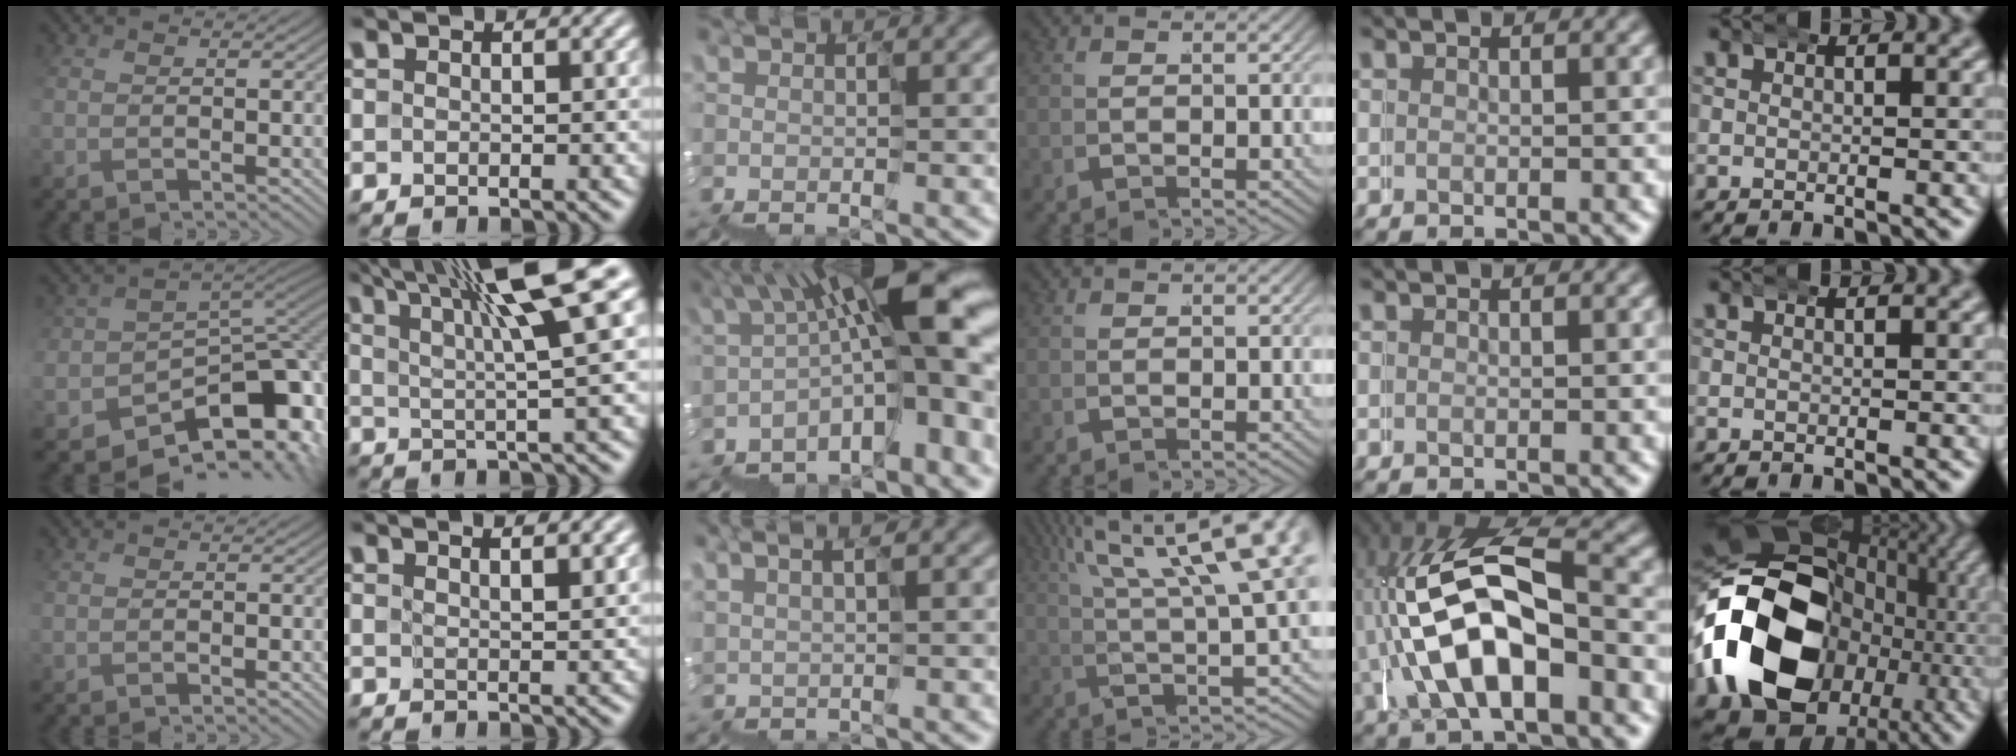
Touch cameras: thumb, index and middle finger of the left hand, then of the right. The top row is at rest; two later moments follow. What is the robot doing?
{"motion": "wrap", "object": "duck tape"}